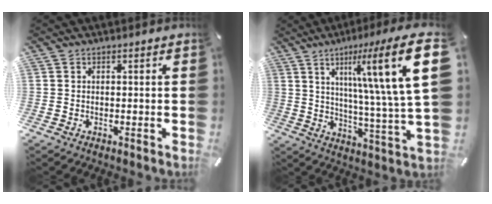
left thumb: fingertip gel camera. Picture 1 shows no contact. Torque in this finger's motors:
{"motor_torque": [2.48, 2.53, 1.59, -1.18, 0.23]}